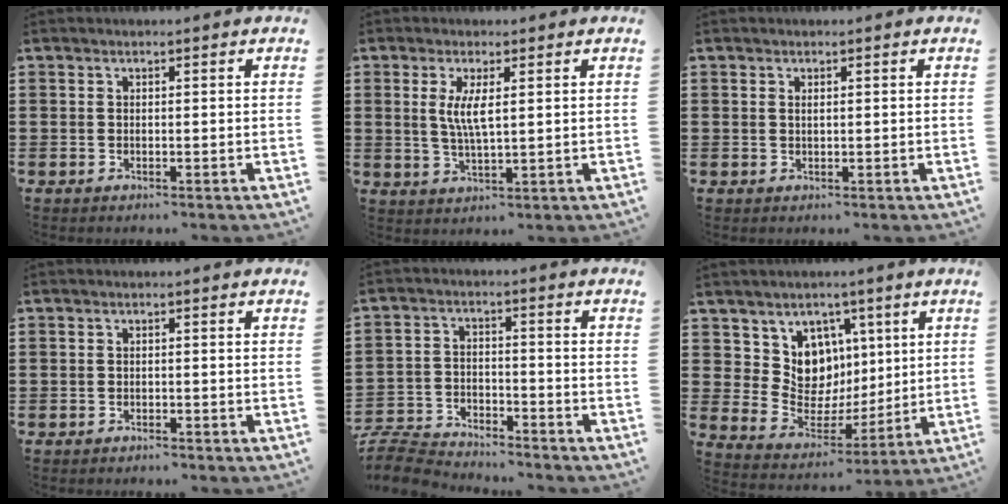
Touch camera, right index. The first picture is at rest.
{"total": 4.5, "force": [1.0, 1.1, 4.2], "torque": [-0.086, 0.002, 0.015]}
{"total": 0.5, "force": [0.2, 0.2, 0.5], "torque": [-0.010, 0.000, 0.004]}
{"total": 0.9, "force": [-0.9, 0.1, 0.0], "torque": [-0.002, 0.002, -0.020]}
{"total": 6.1, "force": [-6.0, 1.0, 0.7], "torque": [-0.034, 0.004, -0.126]}
{"total": 8.9, "force": [3.8, 7.7, 2.1], "torque": [-0.066, -0.038, 0.076]}